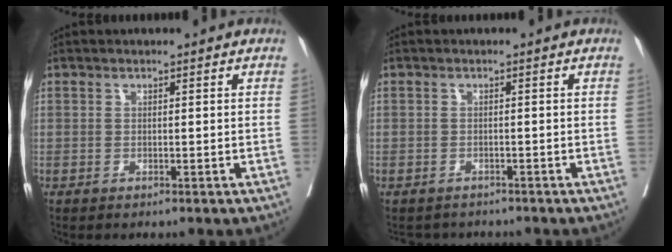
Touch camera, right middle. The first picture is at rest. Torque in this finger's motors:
{"motor_torque": [-0.04, -0.11, -0.02, -0.01]}